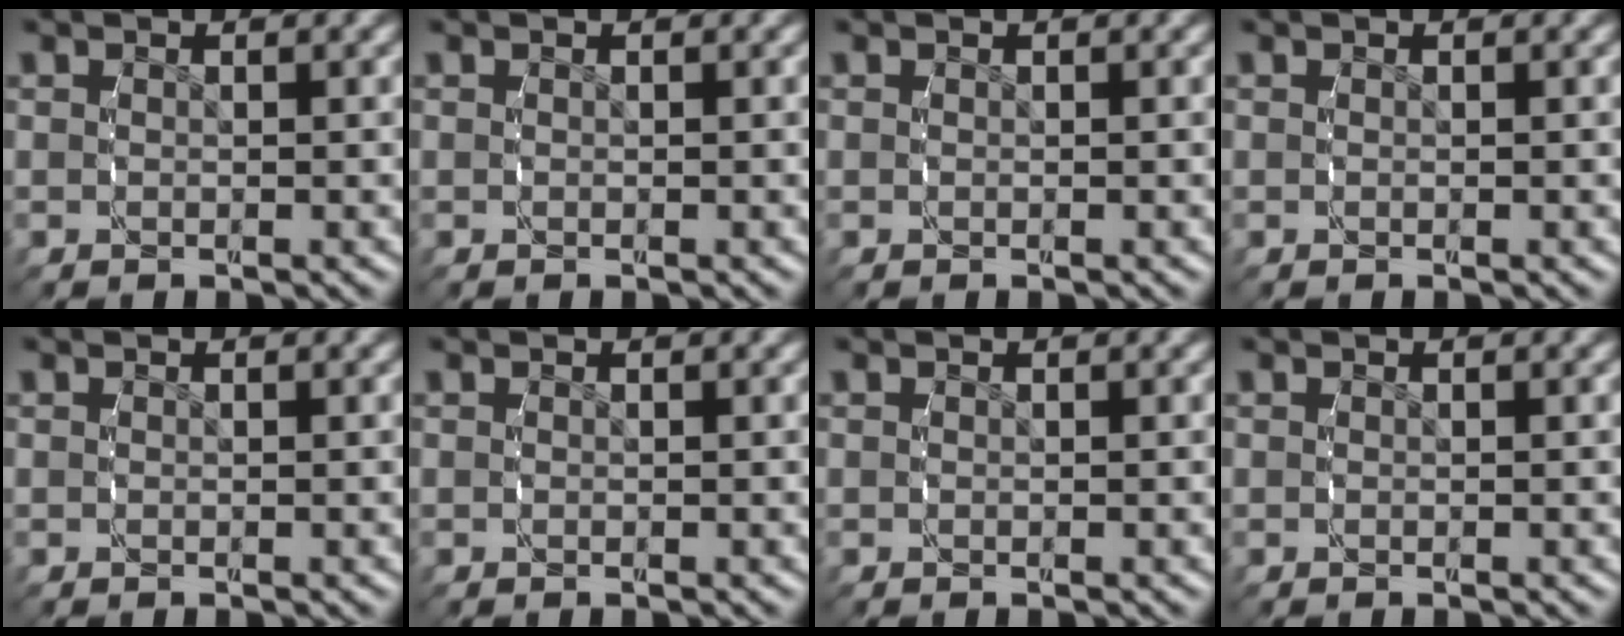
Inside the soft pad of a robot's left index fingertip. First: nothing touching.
{"total": 0.0}
{"total": 0.0}
{"total": 0.0}
{"total": 0.0}
{"total": 0.0}
{"total": 0.0}
{"total": 0.0}